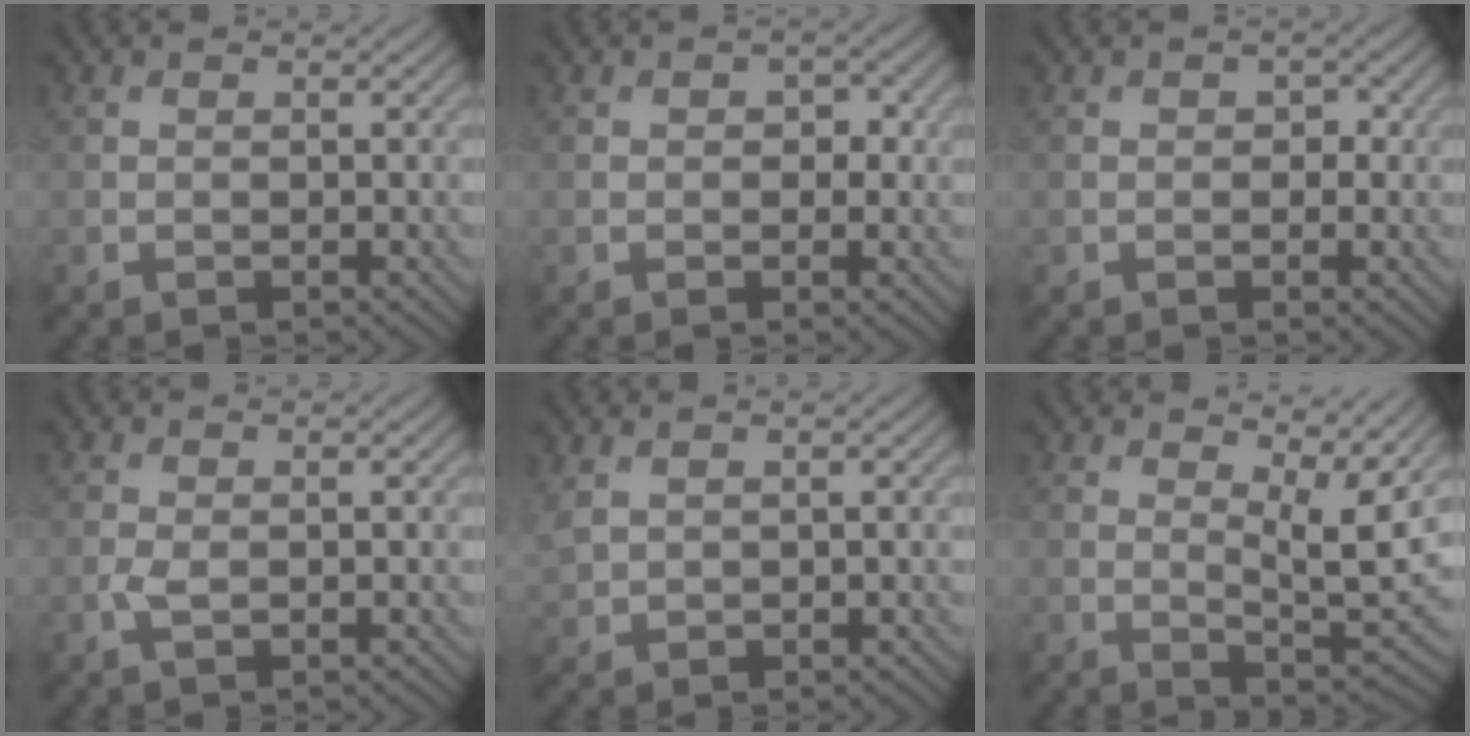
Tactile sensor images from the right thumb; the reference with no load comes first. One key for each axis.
{"total": 2.0, "fx": 0.0, "fy": 1.4, "fz": 1.4, "tx": -0.020, "ty": -0.004, "tz": -0.004}
{"total": 1.3, "fx": -0.1, "fy": 1.0, "fz": 0.8, "tx": -0.011, "ty": -0.005, "tz": -0.005}
{"total": 1.4, "fx": -0.3, "fy": 0.6, "fz": 1.2, "tx": -0.031, "ty": -0.001, "tz": -0.008}
{"total": 2.2, "fx": 1.4, "fy": 1.3, "fz": 1.2, "tx": -0.042, "ty": 0.005, "tz": 0.035}
{"total": 7.2, "fx": 3.6, "fy": 1.8, "fz": 5.9, "tx": -0.095, "ty": -0.005, "tz": 0.059}